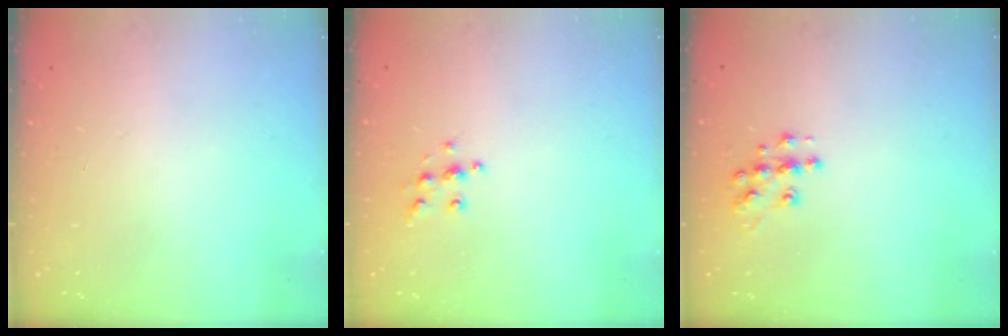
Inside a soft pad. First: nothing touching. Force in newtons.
{"total": 5.9, "press": 5.9, "slide": 0.5}
{"total": 9.5, "press": 9.5, "slide": 0.6}